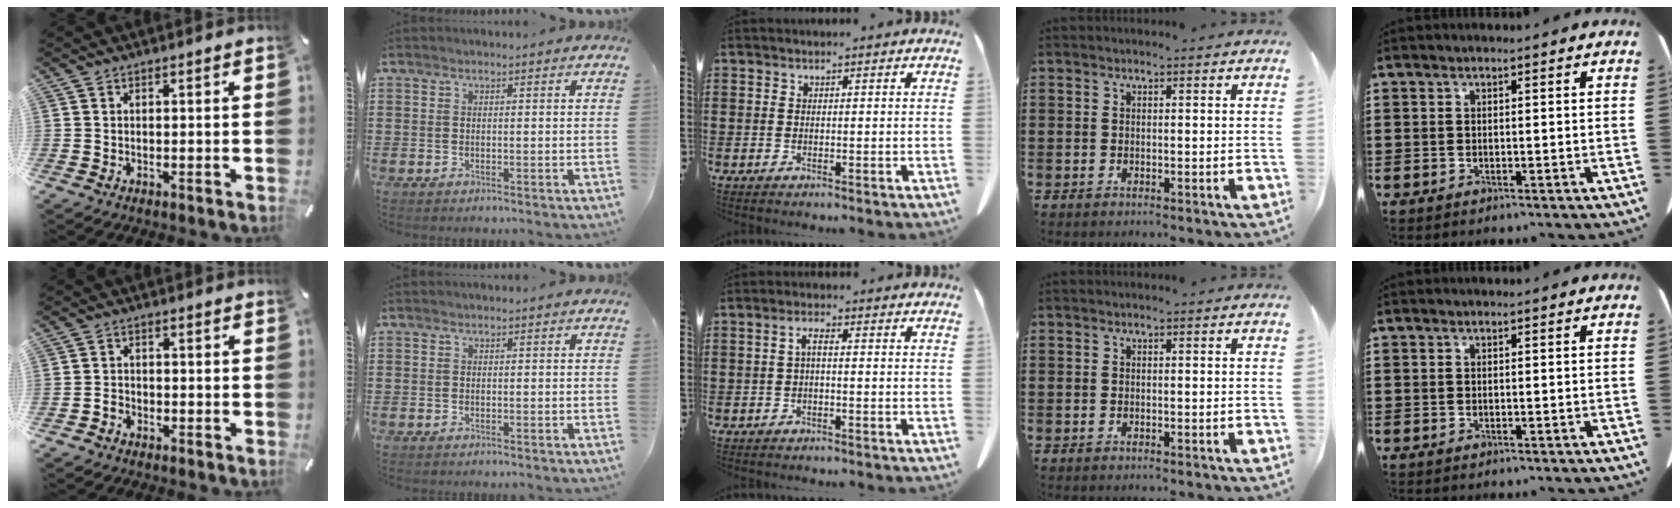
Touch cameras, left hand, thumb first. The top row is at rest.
{"thumb": {"total": 2.0, "force": [-1.3, 1.3, 0.7], "torque": [-0.012, 0.008, -0.028]}, "middle": {"total": 1.9, "force": [-0.5, 0.4, 1.8], "torque": [-0.037, 0.003, -0.010]}}